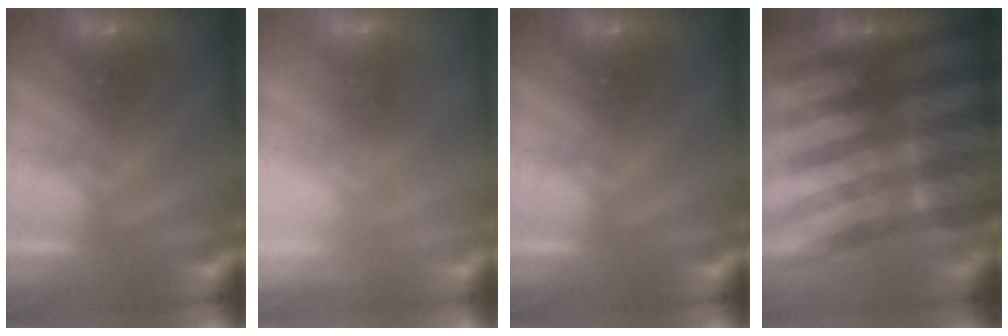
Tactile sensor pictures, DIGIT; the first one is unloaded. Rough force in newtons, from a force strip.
{"total": 2.3}
{"total": 0.0}
{"total": 6.0}